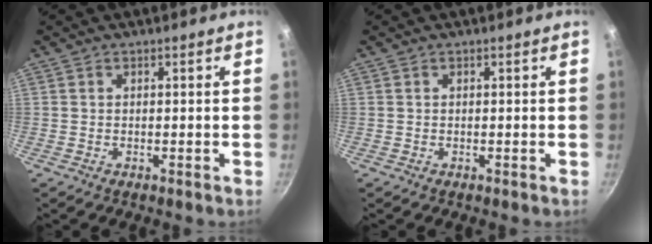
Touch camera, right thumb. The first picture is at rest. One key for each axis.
{"total": 0.0}